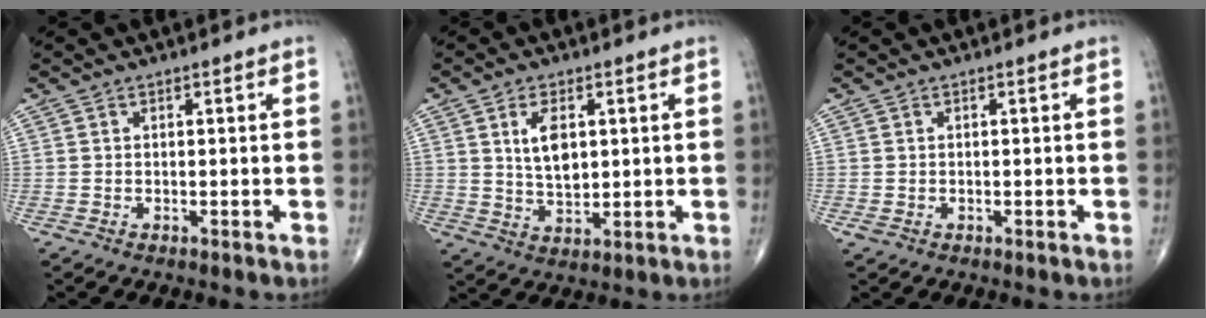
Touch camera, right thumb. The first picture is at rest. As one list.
[{"total": 6.8, "force": [1.9, 3.8, 5.3], "torque": [-0.082, -0.011, 0.040]}, {"total": 0.9, "force": [-0.3, 0.7, 0.5], "torque": [-0.013, 0.000, -0.003]}]